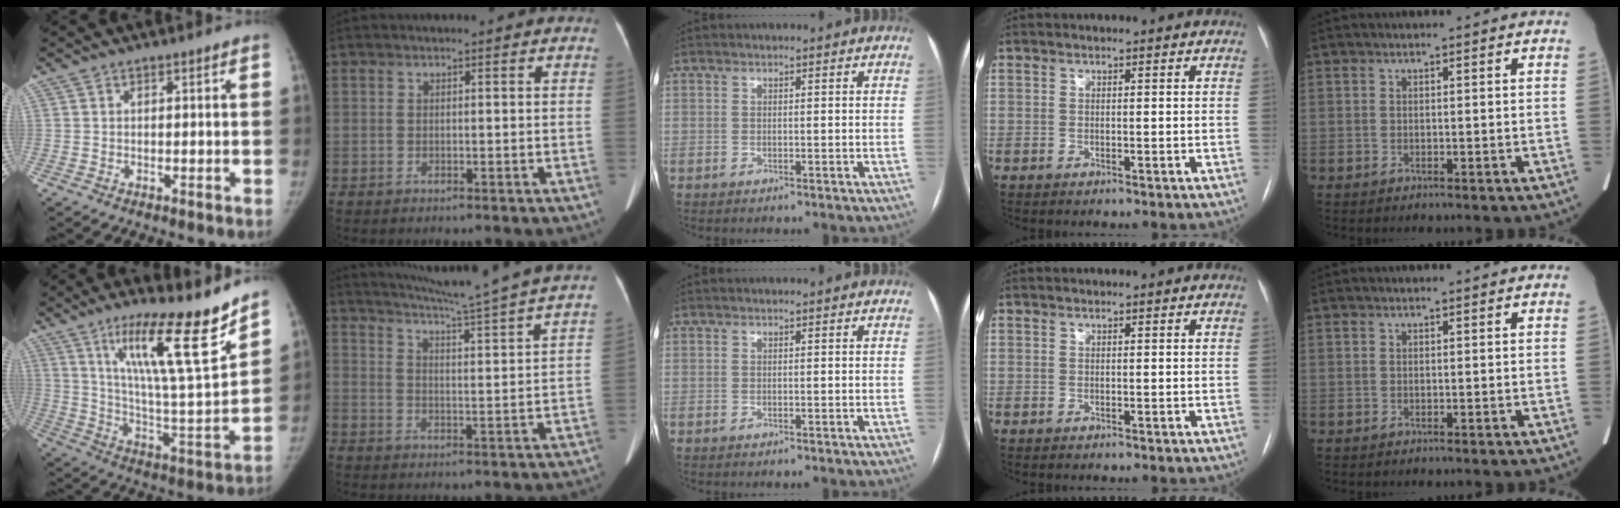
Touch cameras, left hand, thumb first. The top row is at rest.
{"thumb": {"total": 20.4, "force": [13.4, 2.7, 15.2], "torque": [-0.216, -0.083, 0.226]}, "index": {"total": 21.1, "force": [18.9, -2.3, 9.1], "torque": [-0.157, -0.052, 0.244]}}